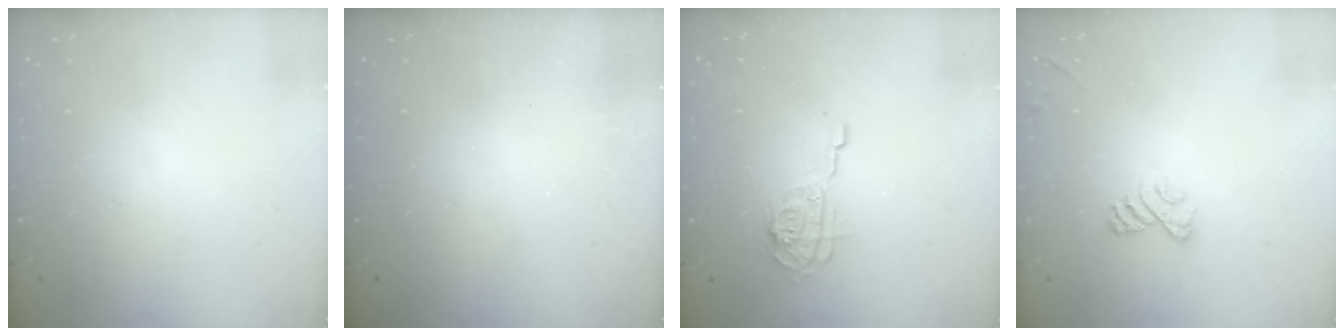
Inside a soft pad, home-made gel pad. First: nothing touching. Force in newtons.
{"total": 1.9, "press": 1.9, "slide": 0.6}
{"total": 9.2, "press": 9.1, "slide": 0.5}
{"total": 6.7, "press": 6.6, "slide": 1.2}